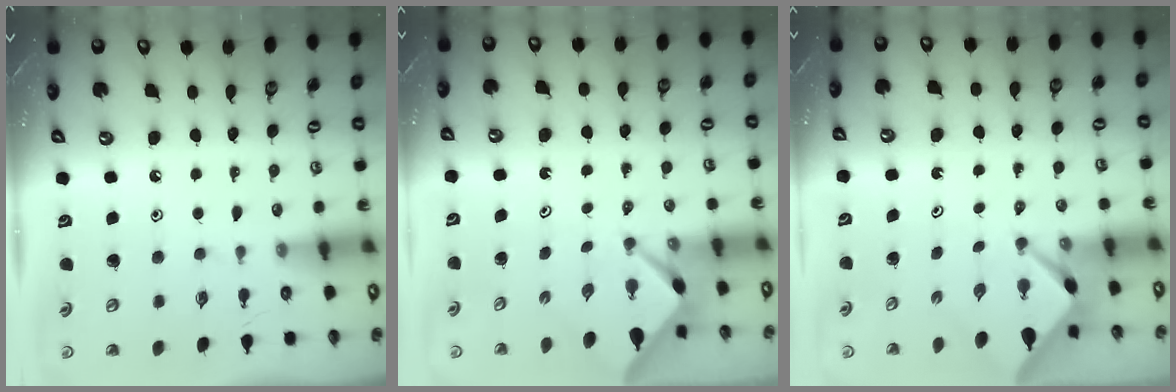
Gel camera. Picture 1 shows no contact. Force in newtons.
{"total": 2.5, "press": 2.4, "slide": 0.4}
{"total": 2.5, "press": 2.5, "slide": 0.3}